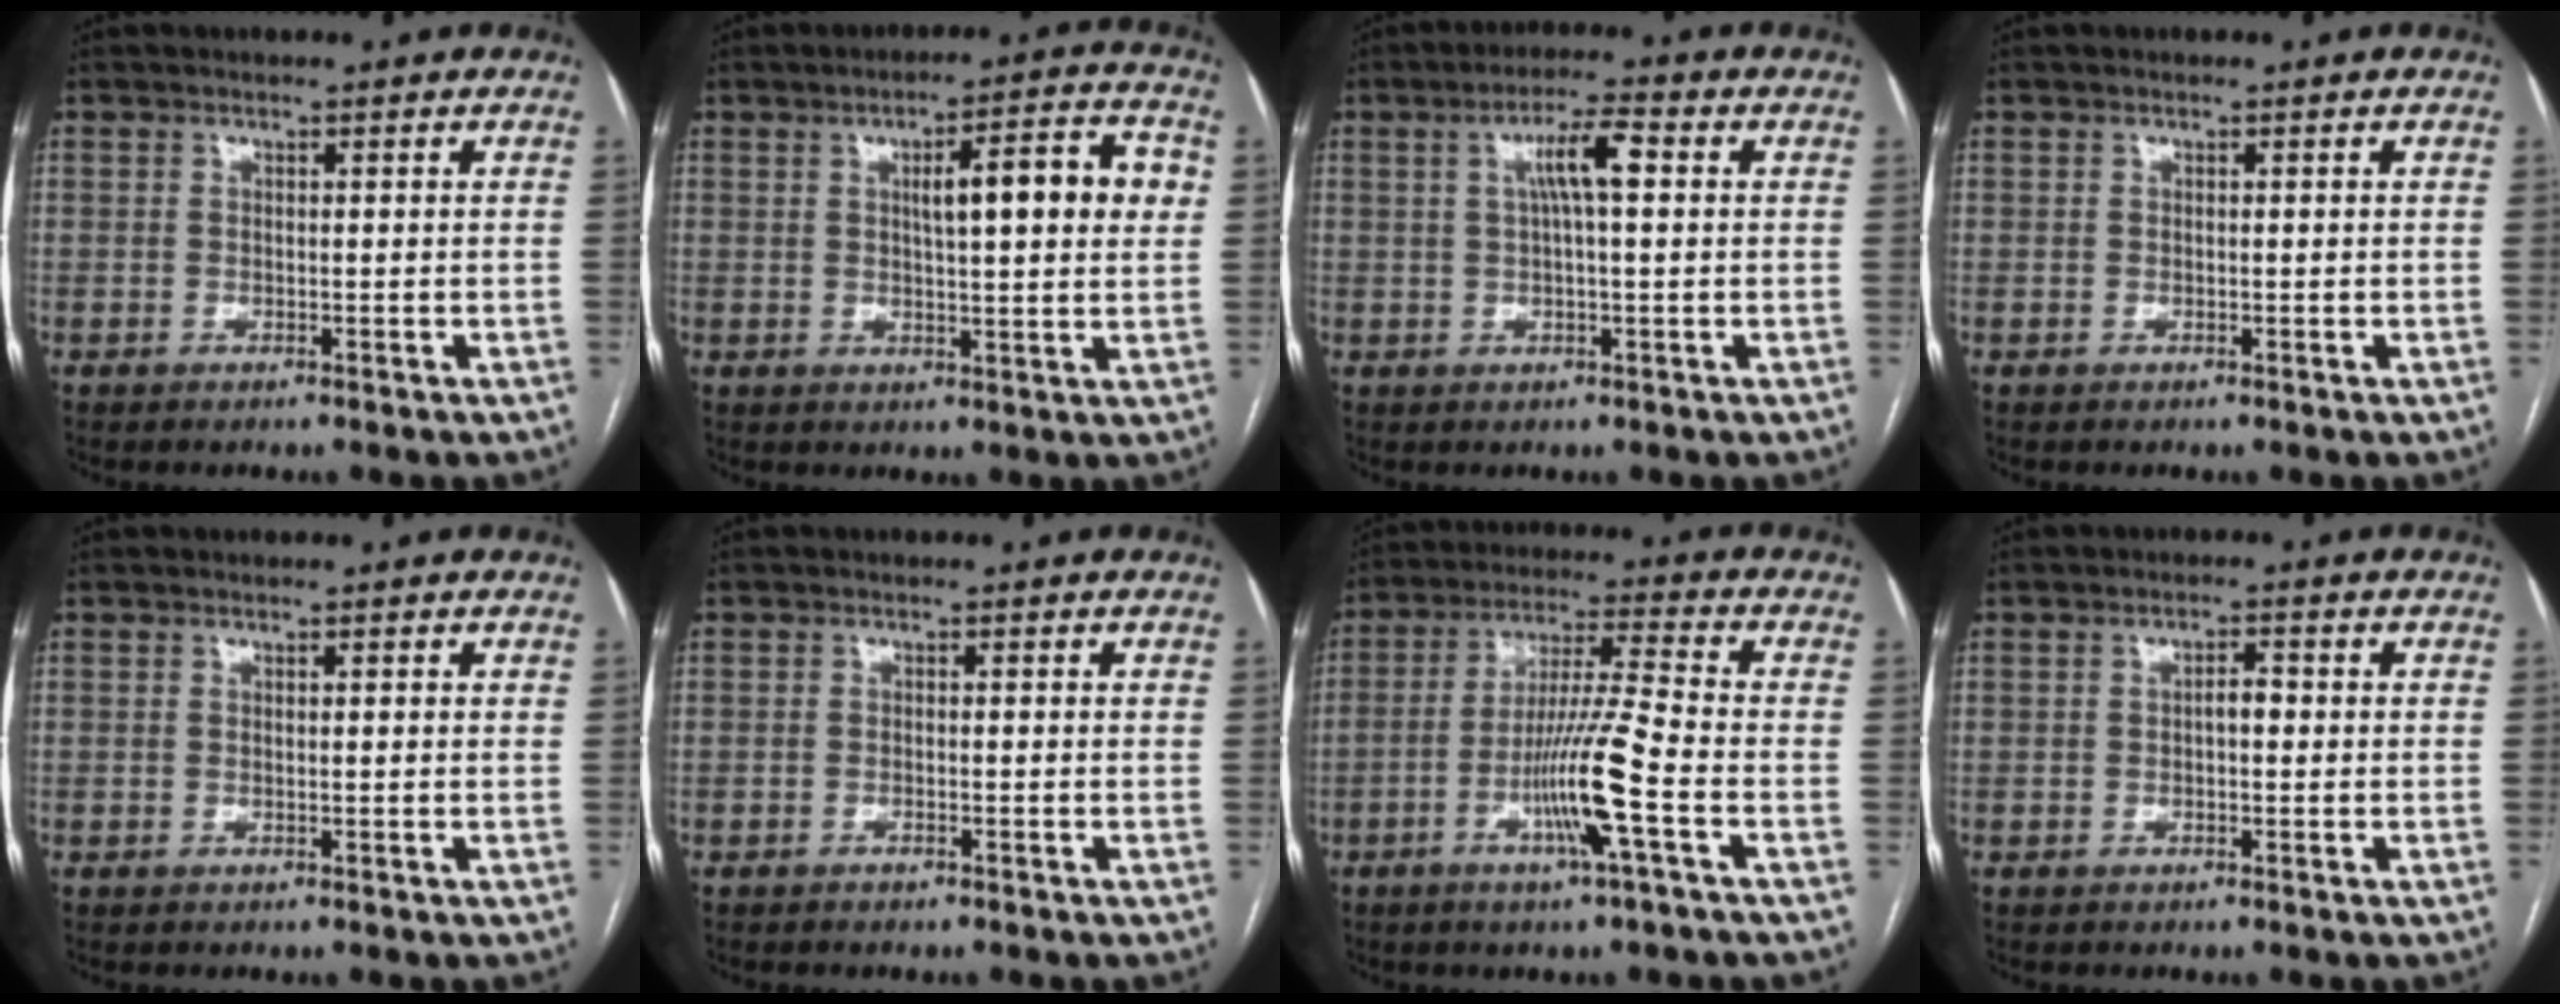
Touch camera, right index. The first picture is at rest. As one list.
[{"total": 10.2, "force": [2.3, 1.5, 9.8], "torque": [-0.137, 0.019, 0.031]}, {"total": 6.0, "force": [1.4, 0.8, 5.8], "torque": [-0.106, 0.016, 0.023]}, {"total": 0.0}, {"total": 0.0}, {"total": 0.6, "force": [-0.5, 0.1, 0.2], "torque": [-0.010, -0.001, -0.009]}, {"total": 10.9, "force": [-4.1, -0.7, 10.1], "torque": [-0.197, -0.003, -0.076]}, {"total": 1.8, "force": [-0.1, 0.7, 1.7], "torque": [-0.024, 0.006, -0.004]}]